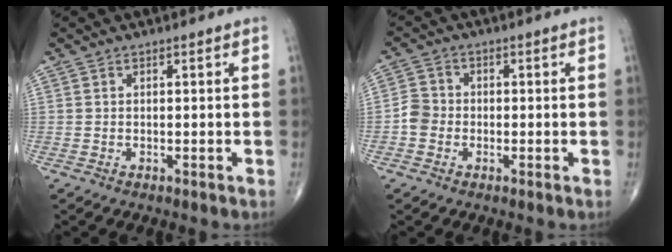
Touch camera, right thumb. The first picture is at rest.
{"total": 3.5, "force": [-1.1, 3.0, 1.3], "torque": [-0.013, 0.010, -0.030]}